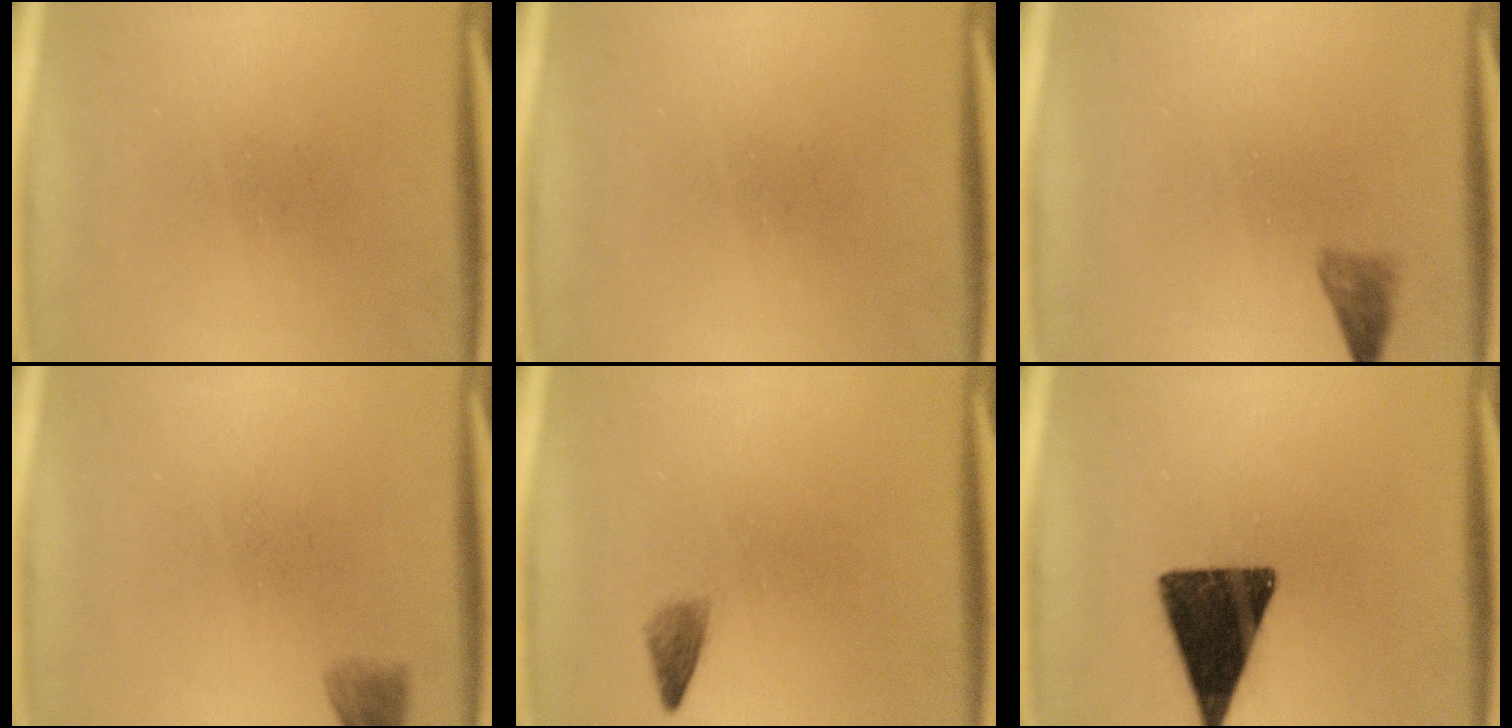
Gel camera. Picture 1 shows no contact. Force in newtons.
{"total": 0.0}
{"total": 1.9}
{"total": 2.2}
{"total": 1.6}
{"total": 15.2}